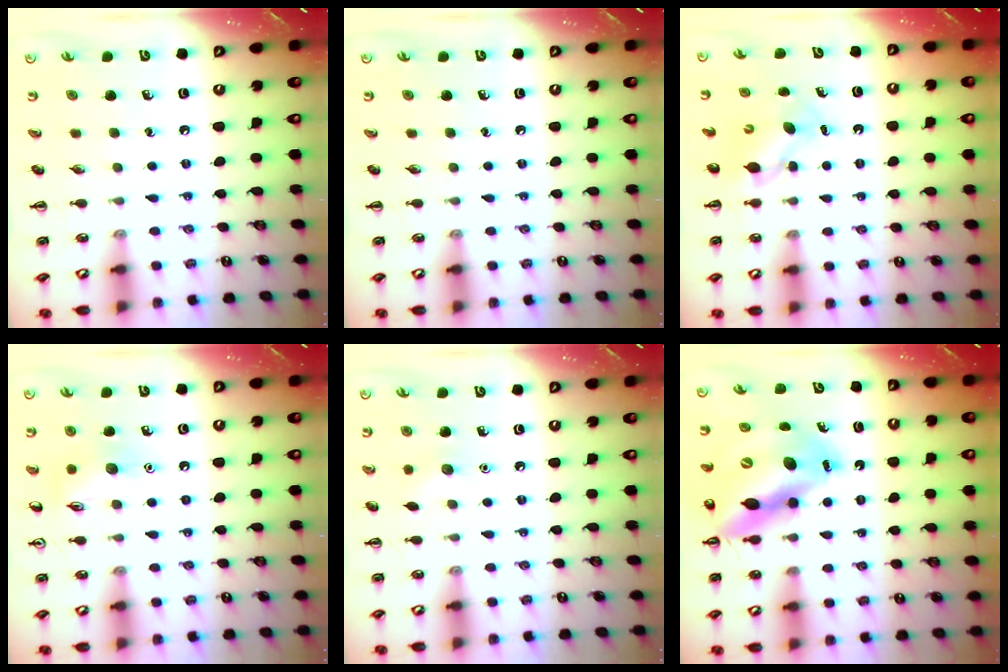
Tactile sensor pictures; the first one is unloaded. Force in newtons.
{"total": 0.0}
{"total": 4.8, "press": 4.7, "slide": 0.7}
{"total": 8.3, "press": 8.3, "slide": 0.6}
{"total": 4.6, "press": 4.4, "slide": 1.3}
{"total": 15.9, "press": 15.1, "slide": 4.7}